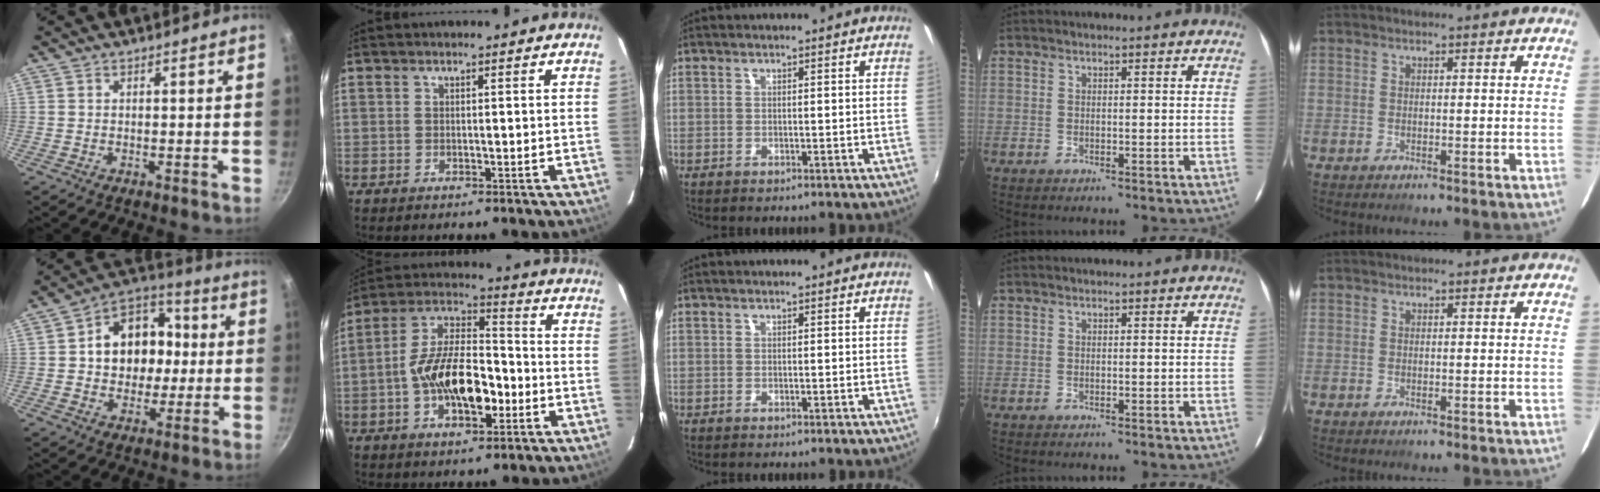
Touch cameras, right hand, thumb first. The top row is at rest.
{"thumb": {"total": 14.9, "force": [1.1, 12.0, 8.7], "torque": [-0.094, 0.024, 0.007]}, "index": {"total": 14.4, "force": [-4.0, 6.8, 12.0], "torque": [-0.229, 0.017, -0.068]}}